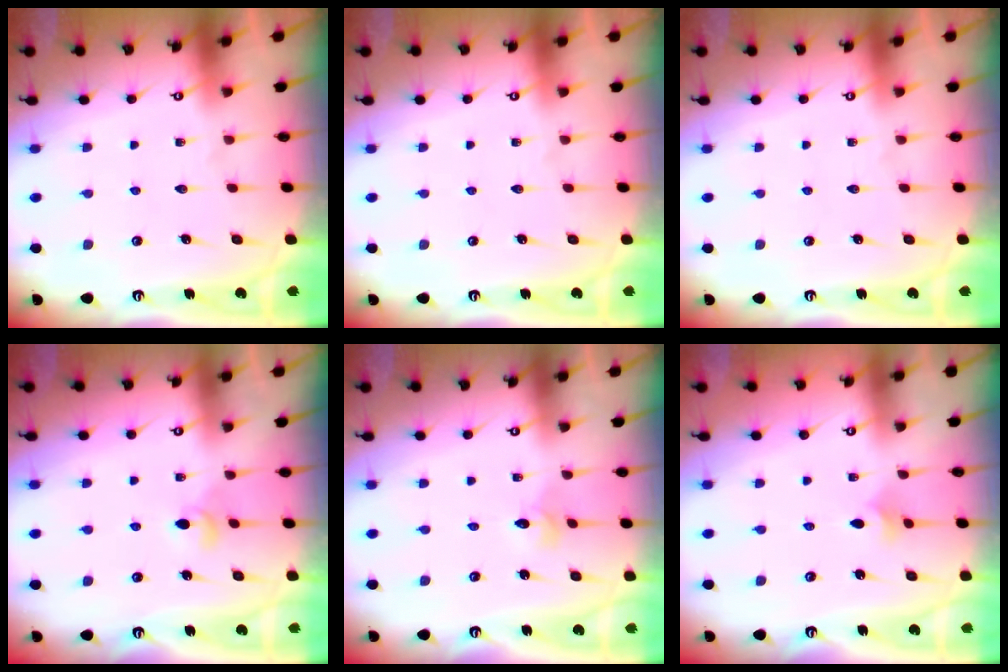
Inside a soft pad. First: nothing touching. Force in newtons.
{"total": 0.0}
{"total": 0.0}
{"total": 3.7, "press": 3.6, "slide": 0.7}
{"total": 2.2, "press": 2.2, "slide": 0.2}
{"total": 2.9, "press": 2.8, "slide": 0.7}